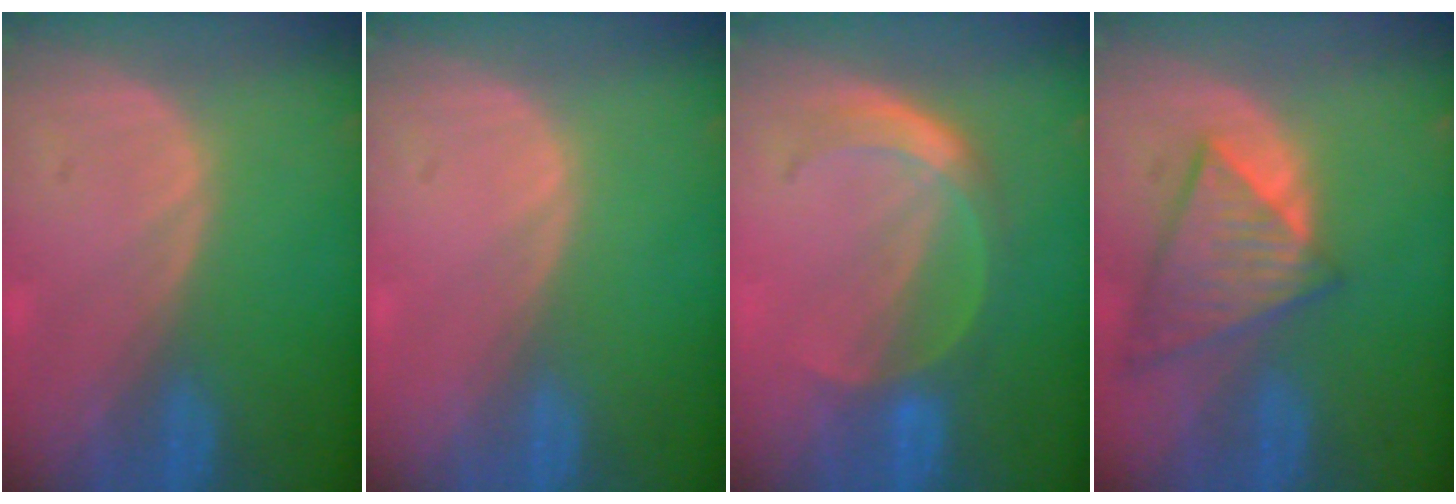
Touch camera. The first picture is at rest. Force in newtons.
{"total": 0.0}
{"total": 5.8, "press": 5.1, "slide": 2.6}
{"total": 8.6, "press": 7.5, "slide": 4.2}